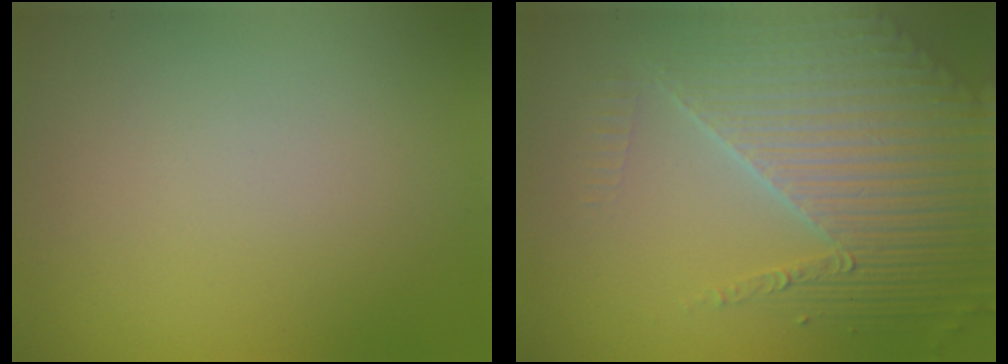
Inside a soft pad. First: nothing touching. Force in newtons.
{"total": 6.3, "press": 5.0, "slide": 3.7}